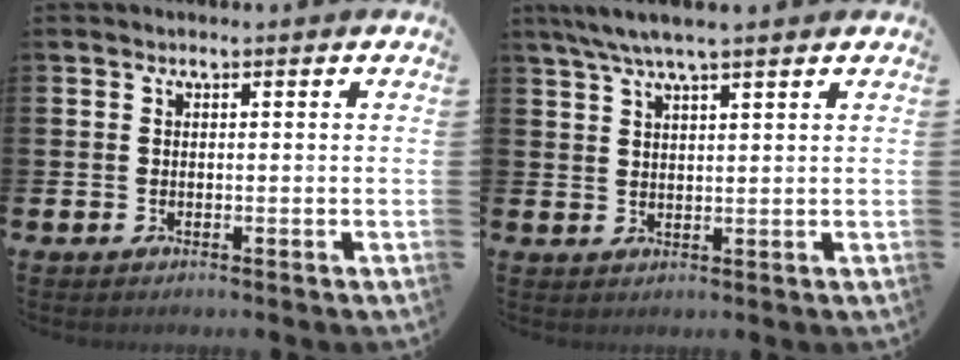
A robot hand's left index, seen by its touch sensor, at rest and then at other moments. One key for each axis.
{"total": 4.7, "fx": 3.9, "fy": 0.4, "fz": 2.6, "tx": -0.058, "ty": -0.005, "tz": 0.071}